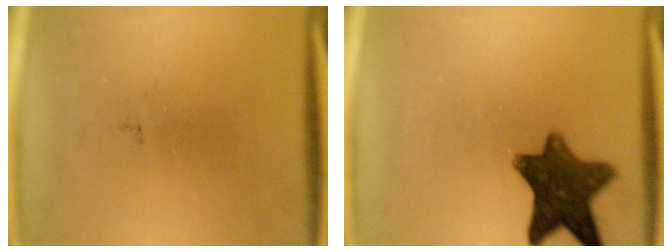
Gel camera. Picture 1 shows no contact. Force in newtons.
{"total": 10.5}